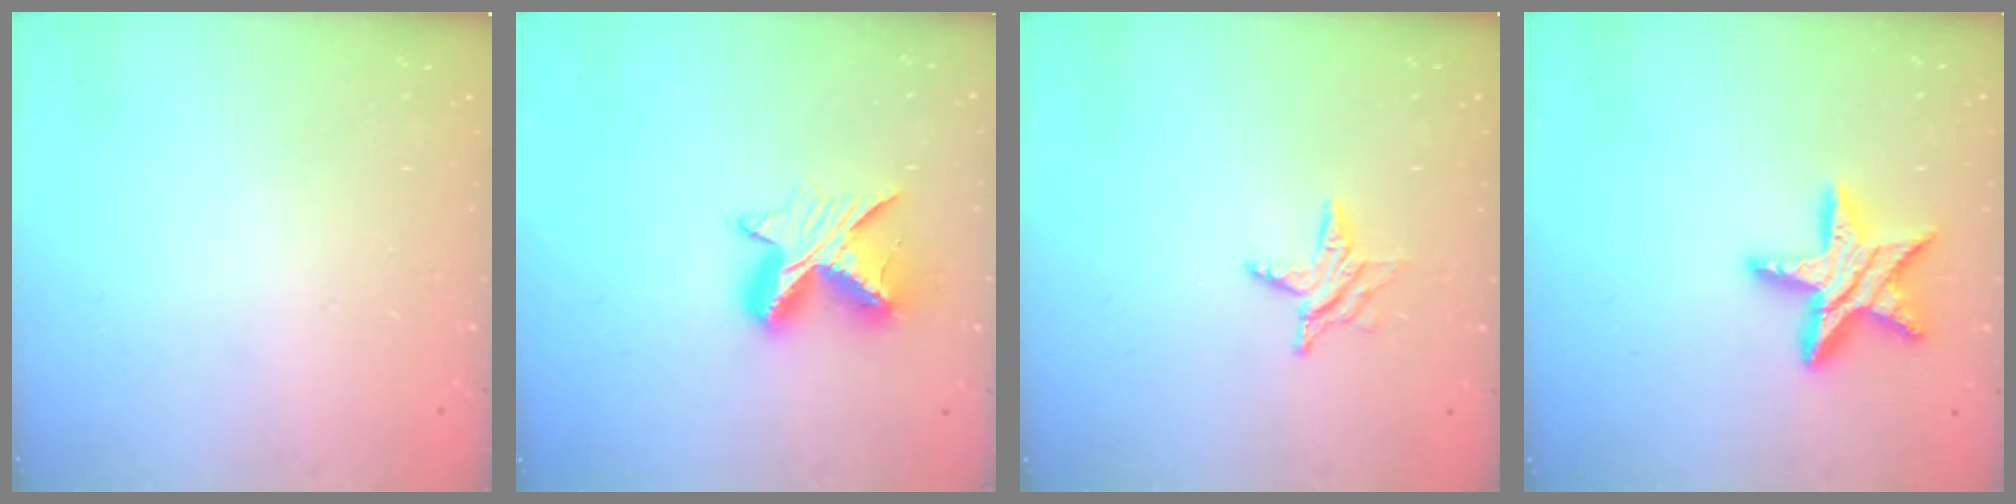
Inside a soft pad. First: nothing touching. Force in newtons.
{"total": 10.3, "press": 10.3, "slide": 0.7}
{"total": 6.3, "press": 6.3, "slide": 0.5}
{"total": 14.2, "press": 14.2, "slide": 1.0}